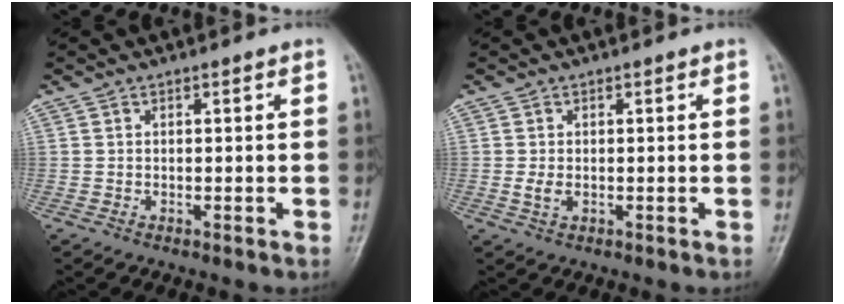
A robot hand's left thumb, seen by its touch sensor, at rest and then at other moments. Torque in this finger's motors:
{"motor_torque": [-0.22, 0.20, 0.09, -0.06, 0.02]}